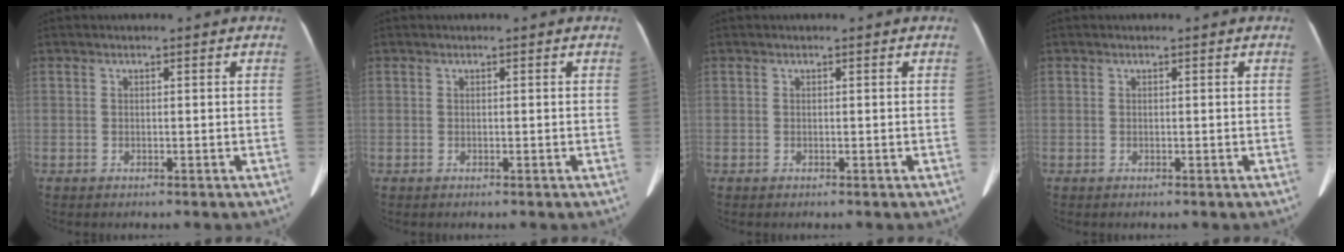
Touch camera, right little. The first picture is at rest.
{"total": 0.0}
{"total": 0.0}
{"total": 0.0}